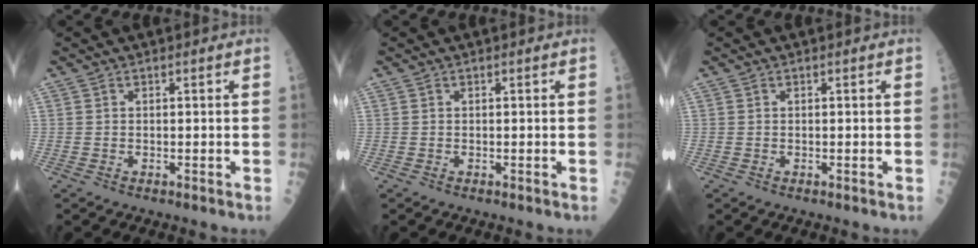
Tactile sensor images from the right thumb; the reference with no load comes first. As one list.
[{"total": 0.0}, {"total": 0.0}]